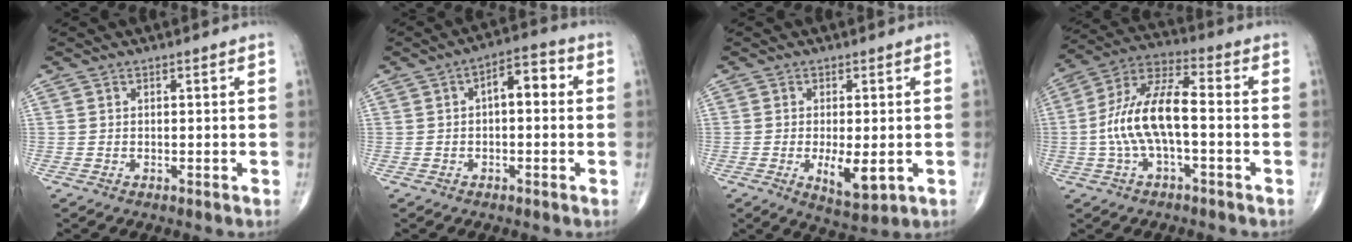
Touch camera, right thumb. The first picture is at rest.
{"total": 6.2, "force": [0.6, 3.1, 5.3], "torque": [-0.061, 0.024, -0.002]}
{"total": 6.7, "force": [-1.3, 2.6, 6.0], "torque": [-0.096, -0.017, -0.013]}
{"total": 13.2, "force": [-1.7, 5.0, 12.0], "torque": [-0.249, 0.045, -0.036]}